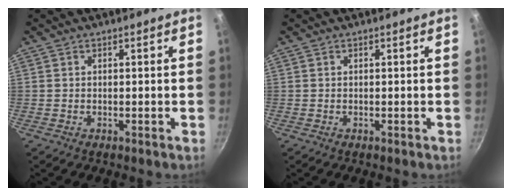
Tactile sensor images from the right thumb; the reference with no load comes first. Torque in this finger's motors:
{"motor_torque": [0.00, 0.00, -0.01, -0.05, 0.00]}